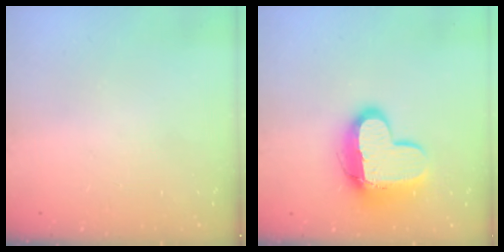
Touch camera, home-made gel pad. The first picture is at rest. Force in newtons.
{"total": 14.2, "press": 14.2, "slide": 1.1}